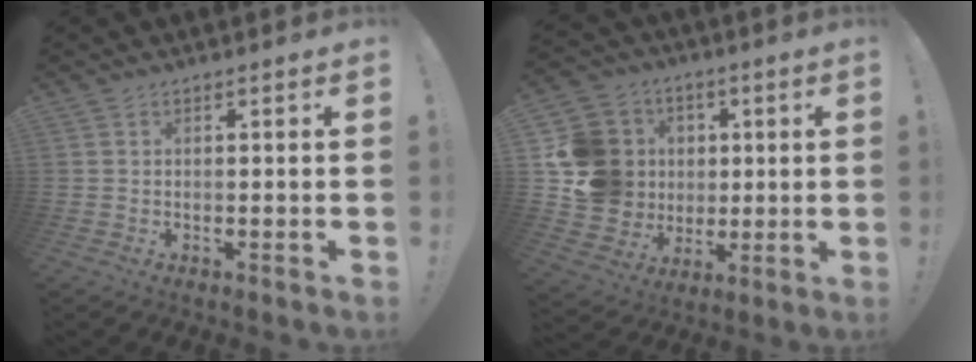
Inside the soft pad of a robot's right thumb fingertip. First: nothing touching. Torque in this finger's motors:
{"motor_torque": [1.58, 1.94, 0.42, -0.22, 0.04]}